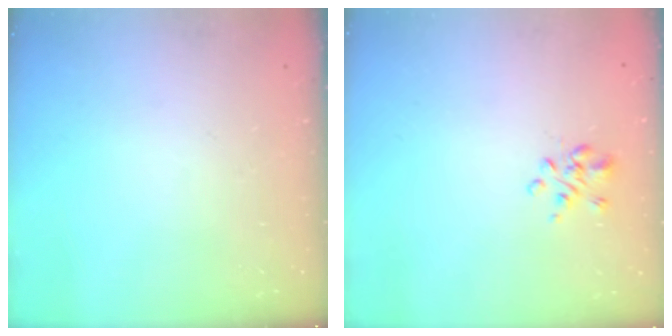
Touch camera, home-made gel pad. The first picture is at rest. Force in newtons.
{"total": 1.4, "press": 1.2, "slide": 0.8}